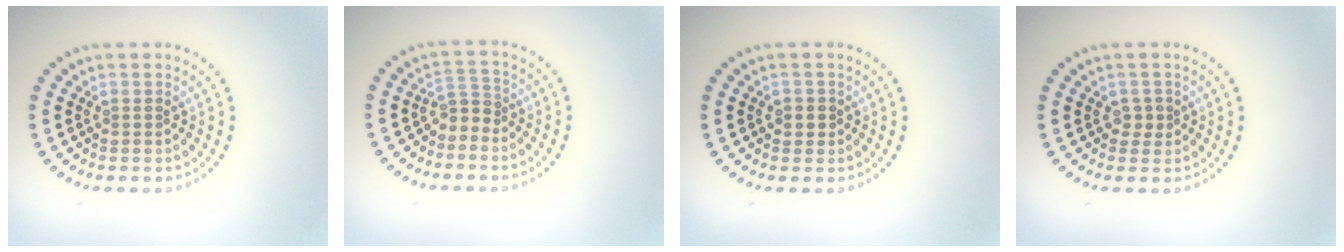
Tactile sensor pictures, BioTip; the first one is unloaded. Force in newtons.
{"total": 1.8, "press": 1.1, "slide": 1.4}
{"total": 1.1, "press": 1.1, "slide": 0.3}
{"total": 1.1, "press": 0.9, "slide": 0.5}